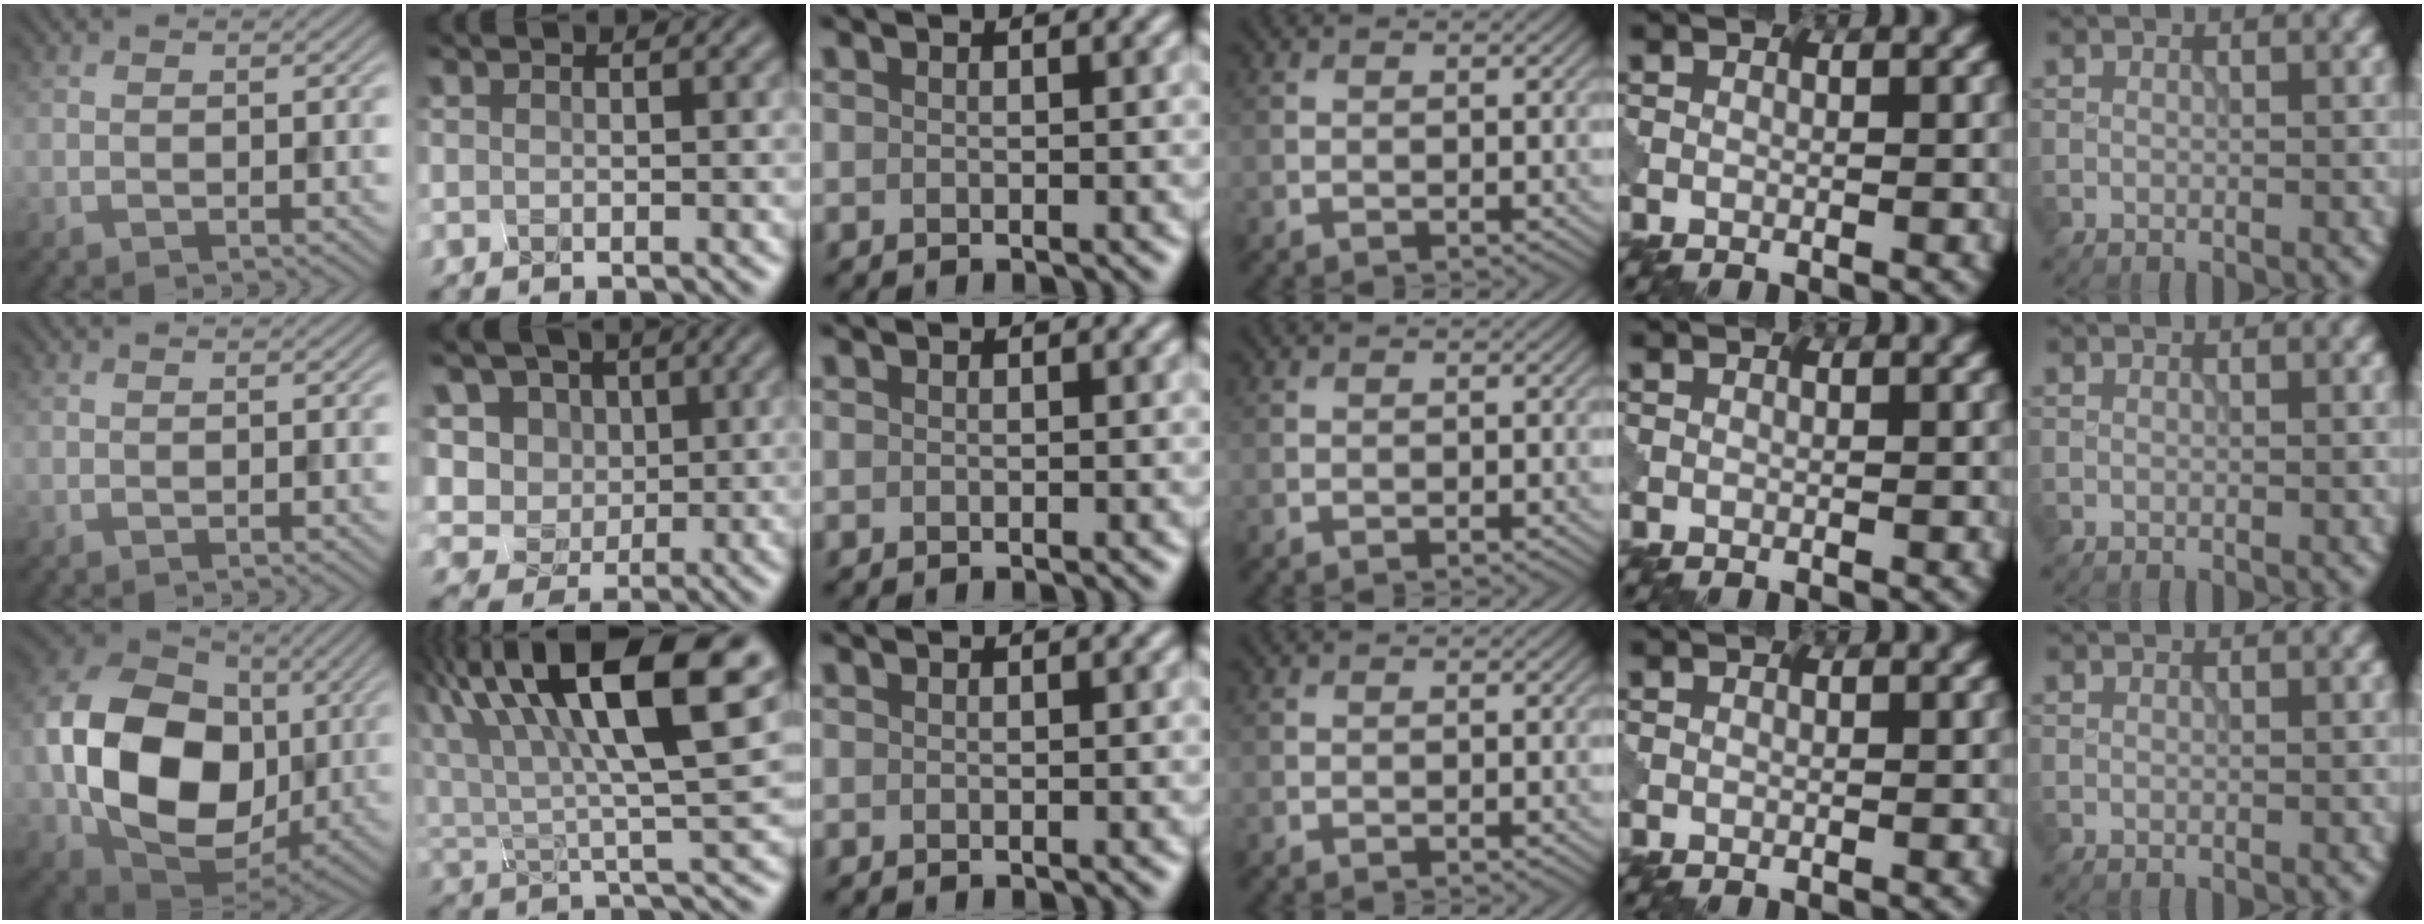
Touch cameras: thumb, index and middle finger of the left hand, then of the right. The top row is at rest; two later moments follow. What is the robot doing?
{"motion": "squeeze", "object": "foam earplug"}